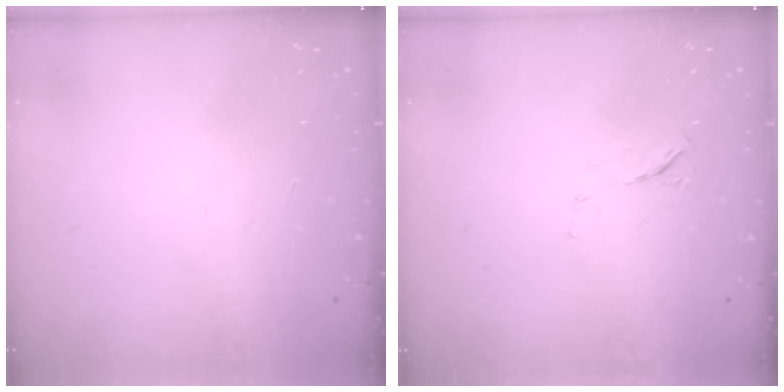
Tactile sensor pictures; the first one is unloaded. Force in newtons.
{"total": 4.9, "press": 4.8, "slide": 1.3}